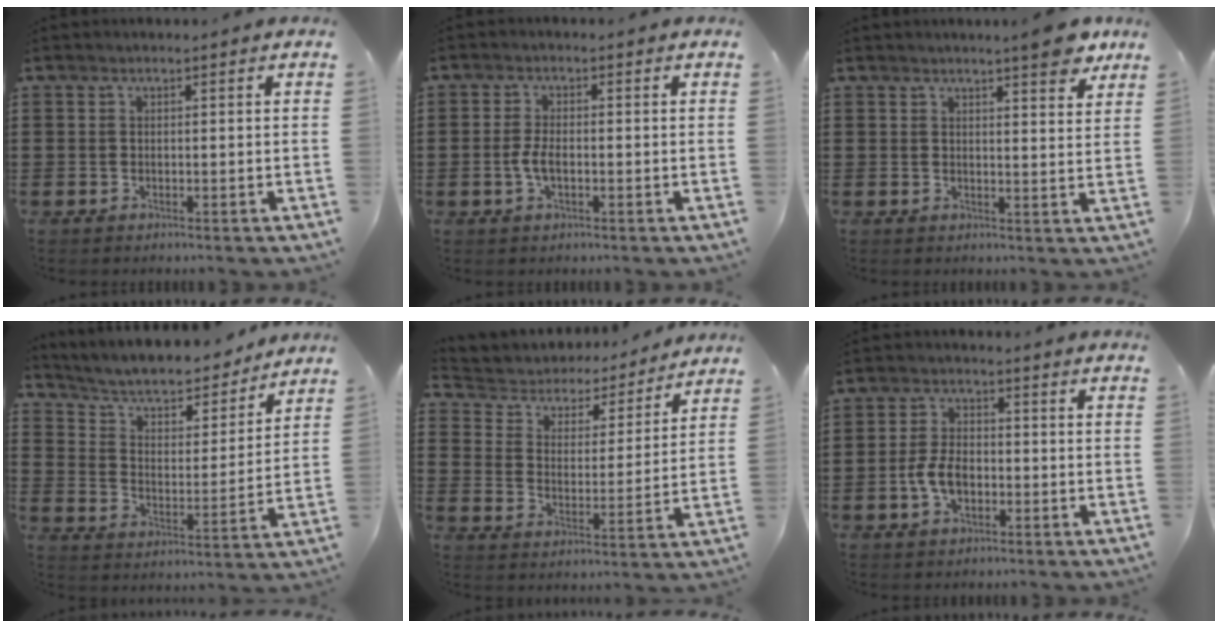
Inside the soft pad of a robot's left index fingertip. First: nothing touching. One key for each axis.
{"total": 3.4, "fx": -0.7, "fy": 1.4, "fz": 3.0, "tx": -0.075, "ty": -0.004, "tz": -0.019}
{"total": 5.7, "fx": 4.8, "fy": 0.4, "fz": 3.0, "tx": -0.040, "ty": -0.020, "tz": 0.080}
{"total": 5.7, "fx": 5.1, "fy": 1.4, "fz": 2.3, "tx": -0.066, "ty": -0.033, "tz": 0.081}
{"total": 4.0, "fx": 3.8, "fy": 1.1, "fz": 0.2, "tx": -0.031, "ty": -0.030, "tz": 0.058}
{"total": 5.4, "fx": -1.4, "fy": 3.1, "fz": 4.2, "tx": -0.102, "ty": -0.001, "tz": -0.031}